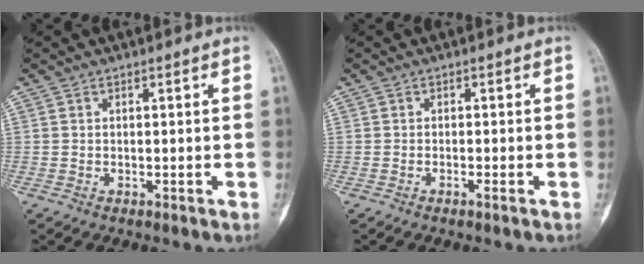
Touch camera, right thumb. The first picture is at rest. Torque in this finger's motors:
{"motor_torque": [-0.37, -0.03, -0.17, -0.05, 0.03]}